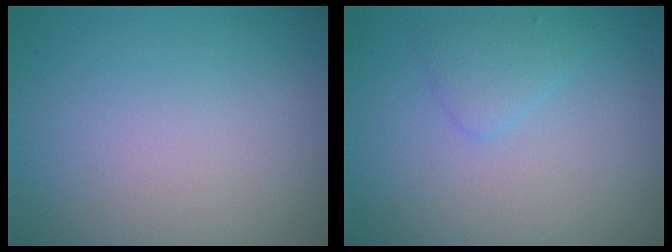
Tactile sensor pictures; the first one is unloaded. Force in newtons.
{"total": 1.6, "press": 1.6, "slide": 0.1}